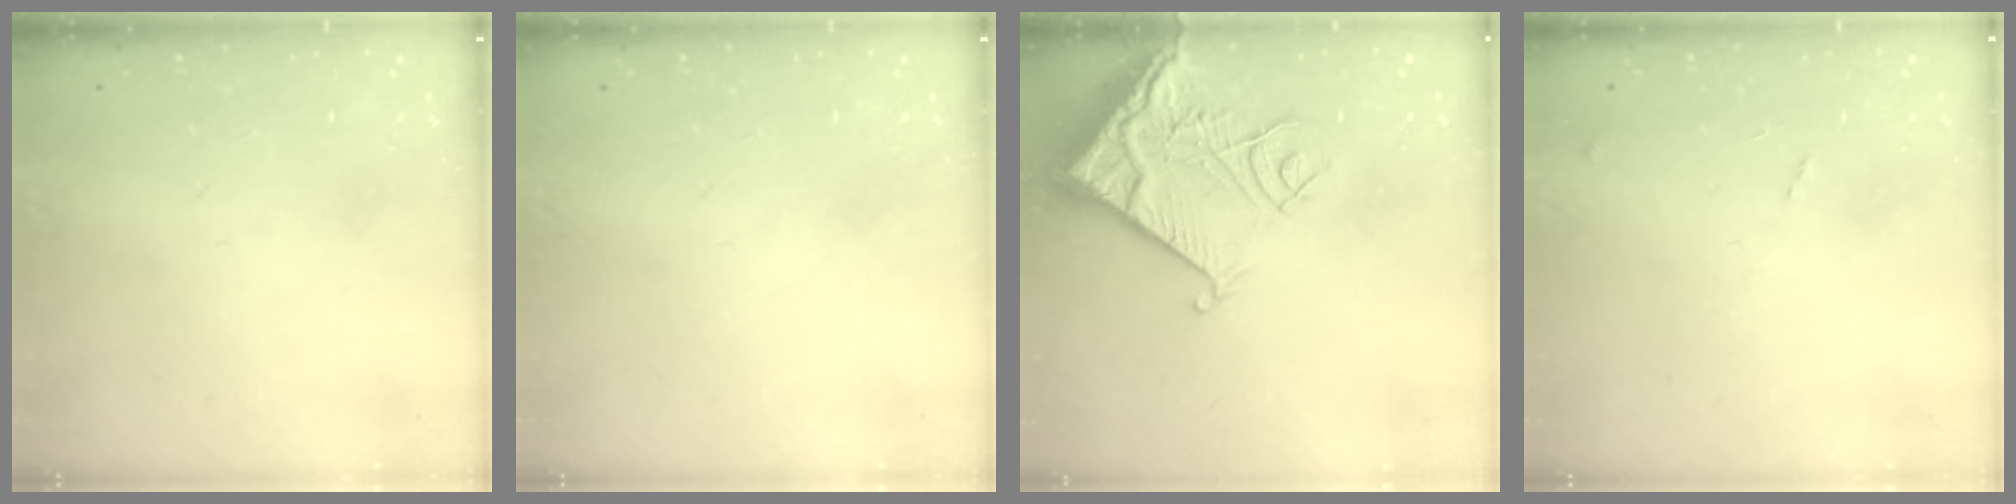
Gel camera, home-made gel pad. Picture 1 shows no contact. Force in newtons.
{"total": 0.0}
{"total": 12.8, "press": 12.7, "slide": 1.7}
{"total": 6.8, "press": 6.8, "slide": 0.6}